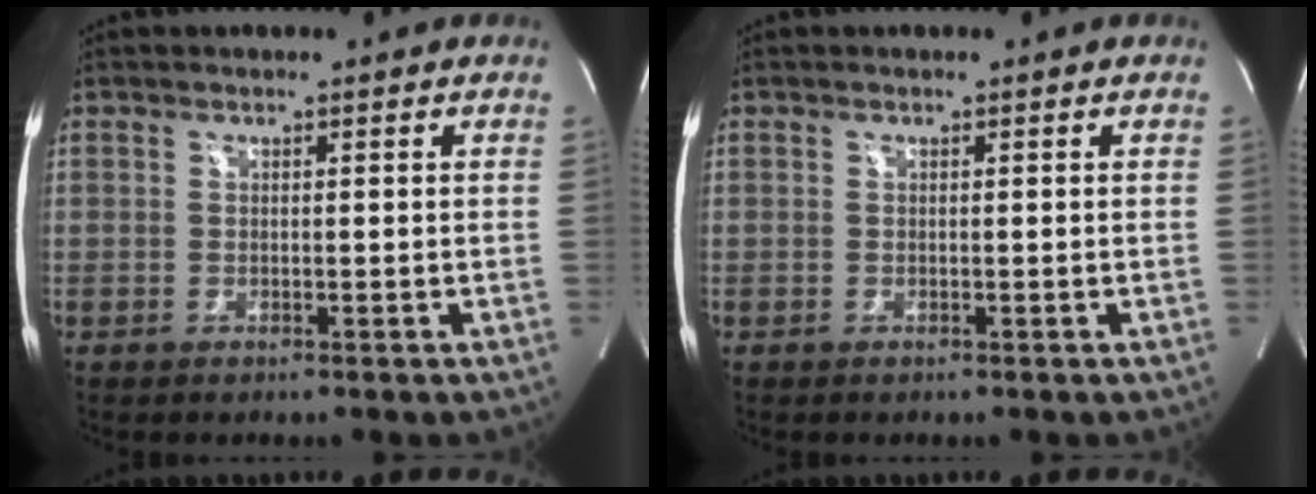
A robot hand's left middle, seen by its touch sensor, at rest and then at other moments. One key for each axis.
{"total": 0.0}